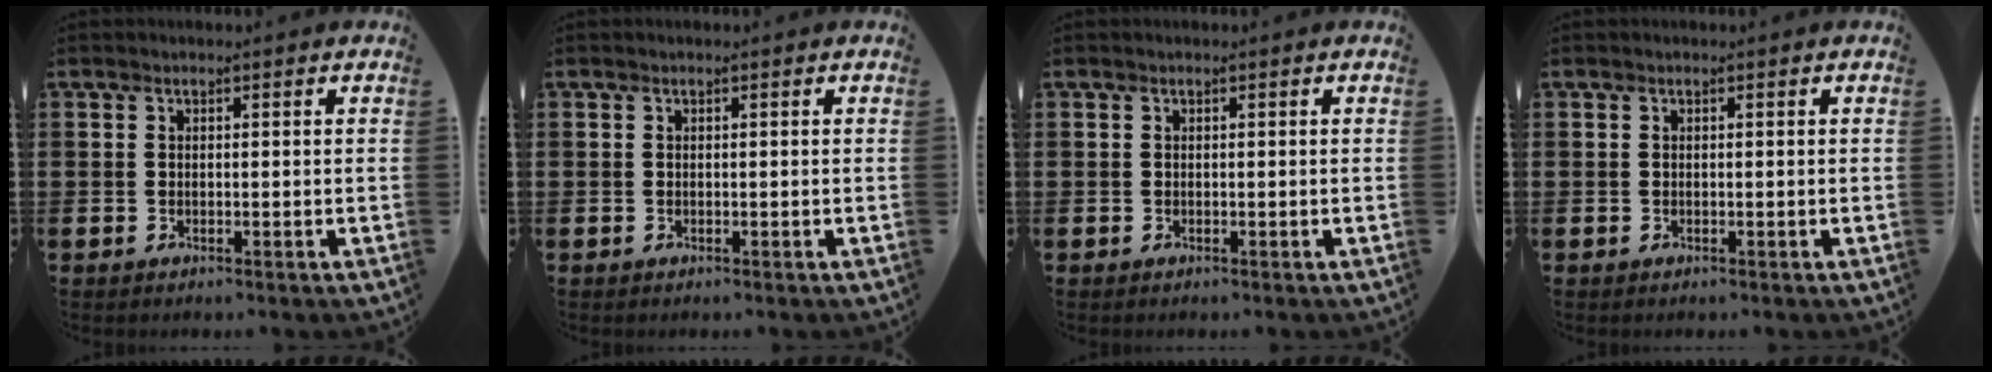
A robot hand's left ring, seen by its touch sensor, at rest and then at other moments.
{"total": 0.0}
{"total": 0.0}
{"total": 0.0}